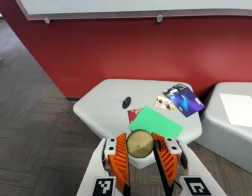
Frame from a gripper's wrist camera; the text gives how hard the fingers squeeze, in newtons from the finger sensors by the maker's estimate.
{"total": 7.8, "left": 7.6, "right": 8.0}